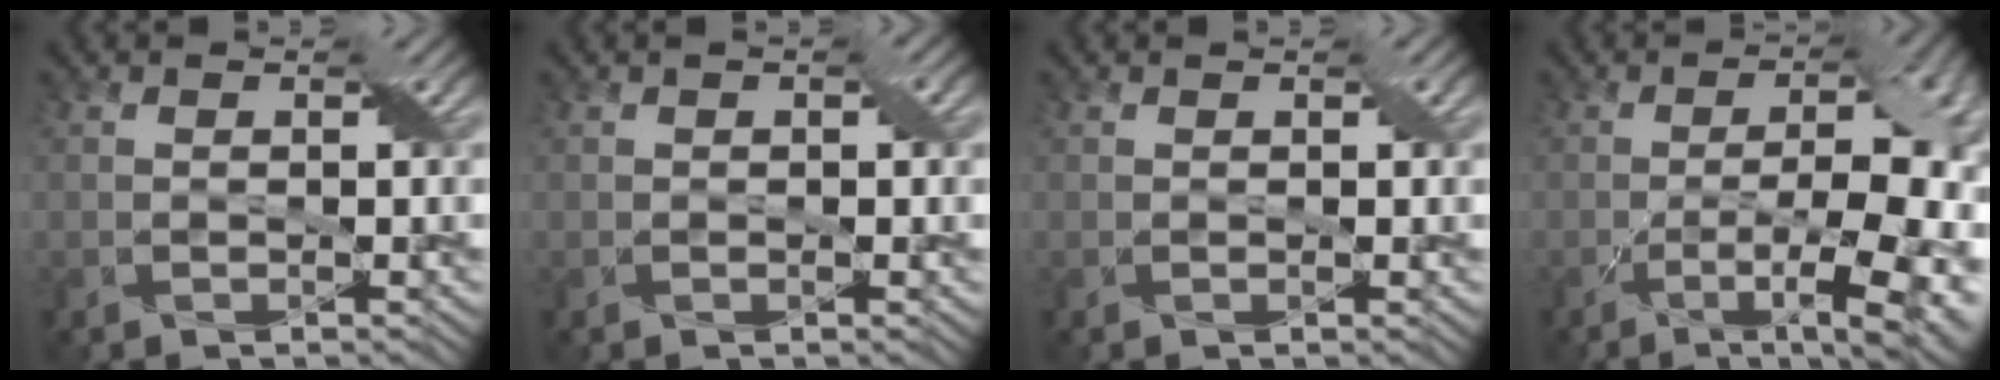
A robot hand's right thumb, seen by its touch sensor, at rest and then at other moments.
{"total": 1.6, "force": [0.3, 0.7, 1.4], "torque": [-0.018, 0.003, 0.006]}
{"total": 0.7, "force": [0.3, 0.2, 0.6], "torque": [-0.009, 0.002, 0.006]}
{"total": 15.7, "force": [-4.2, 5.9, 13.9], "torque": [-0.168, -0.006, -0.053]}